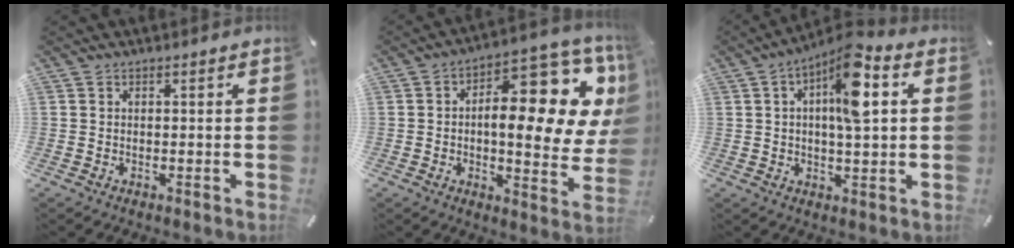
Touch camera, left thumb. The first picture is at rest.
{"total": 17.6, "force": [5.0, 7.5, 15.1], "torque": [-0.200, -0.060, 0.074]}
{"total": 12.1, "force": [3.5, 4.0, 10.9], "torque": [-0.172, -0.002, 0.056]}